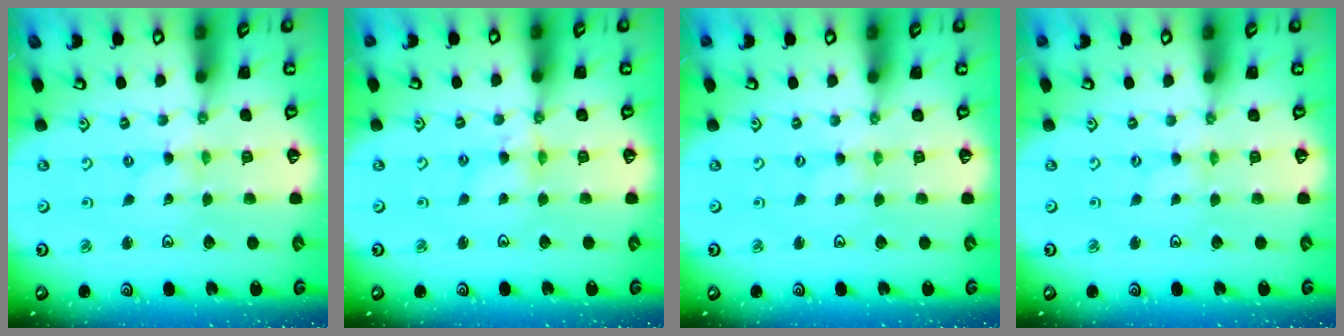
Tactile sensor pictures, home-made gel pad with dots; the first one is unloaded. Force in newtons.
{"total": 4.0, "press": 3.9, "slide": 0.4}
{"total": 0.0}
{"total": 0.0}